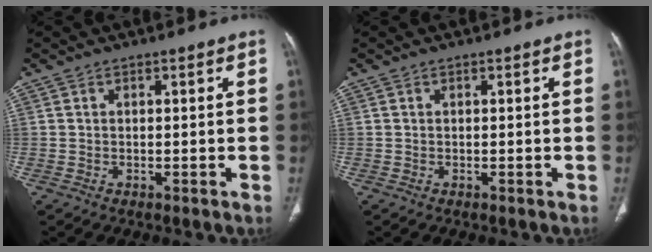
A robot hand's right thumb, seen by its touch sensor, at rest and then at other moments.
{"total": 0.0}